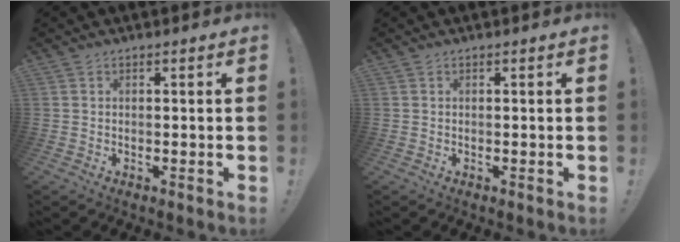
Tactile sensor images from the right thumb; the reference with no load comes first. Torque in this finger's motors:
{"motor_torque": [-0.09, 0.09, 0.00, 0.00, 0.00]}